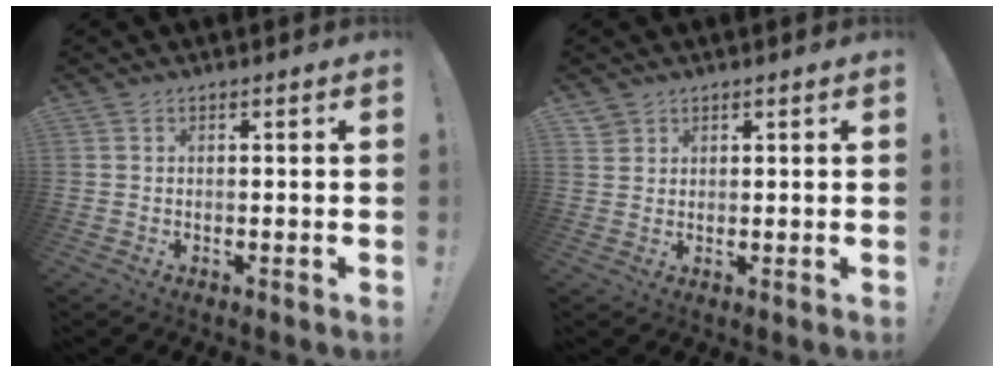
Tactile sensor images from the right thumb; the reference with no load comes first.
{"total": 2.0, "force": [1.6, 1.2, 0.1], "torque": [-0.001, -0.010, 0.031]}